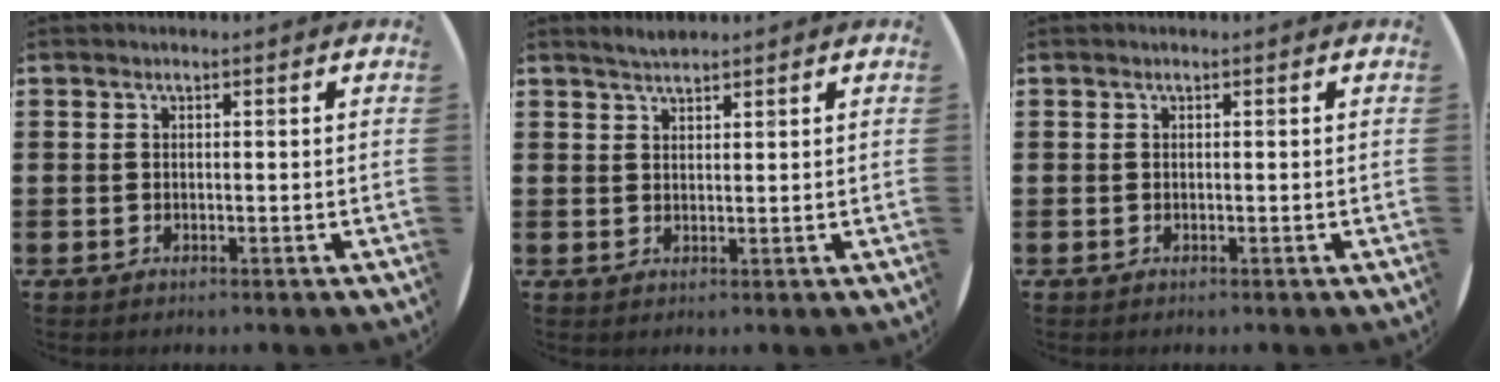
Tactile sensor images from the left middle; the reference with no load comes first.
{"total": 1.8, "force": [1.7, 0.1, 0.3], "torque": [-0.007, 0.002, 0.032]}
{"total": 0.0}